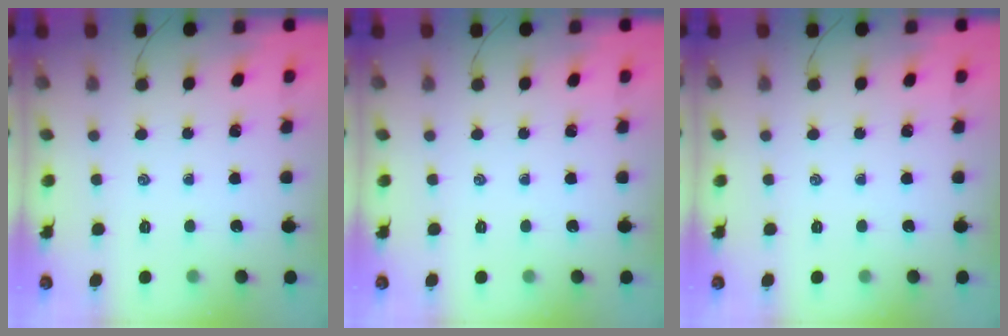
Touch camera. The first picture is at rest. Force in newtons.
{"total": 0.0}
{"total": 0.0}